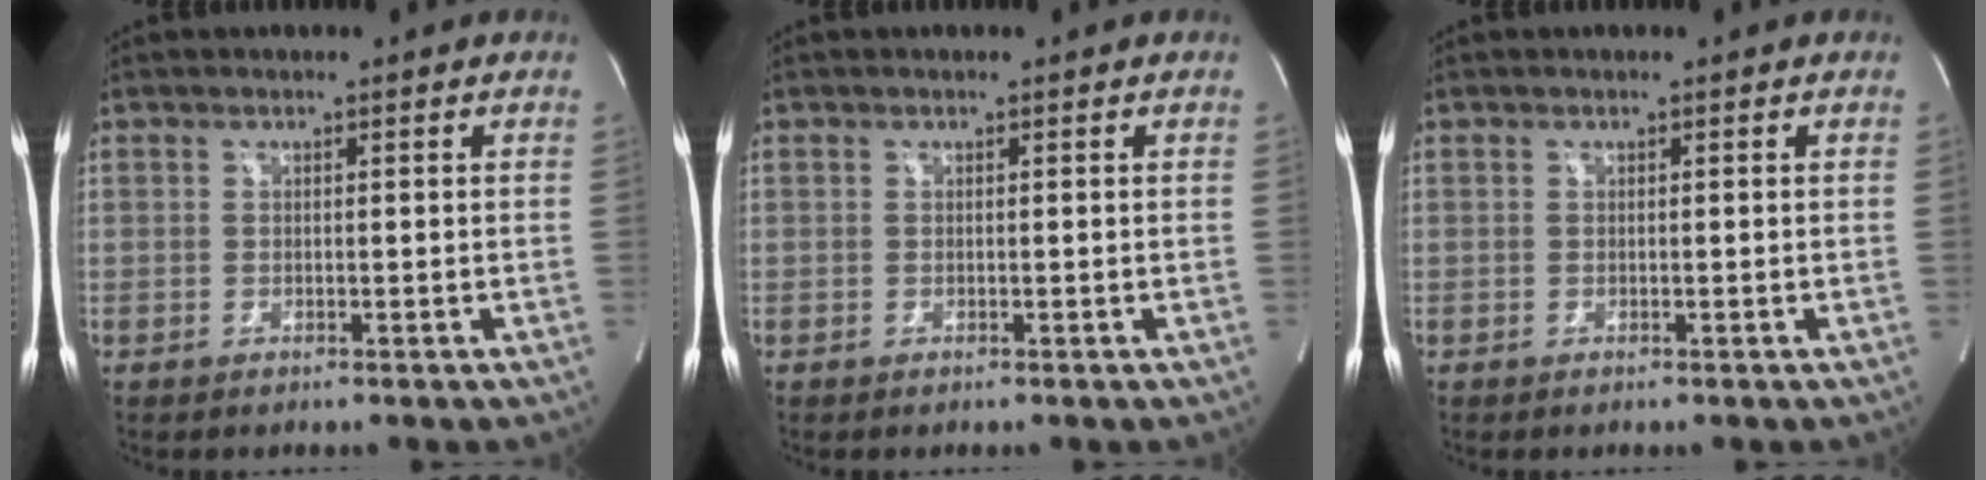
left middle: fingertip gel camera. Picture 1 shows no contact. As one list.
[{"total": 0.0}, {"total": 0.0}]